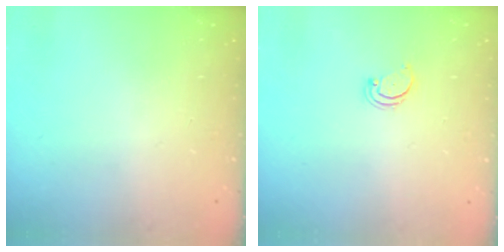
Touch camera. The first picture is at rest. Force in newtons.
{"total": 2.4, "press": 2.3, "slide": 0.5}